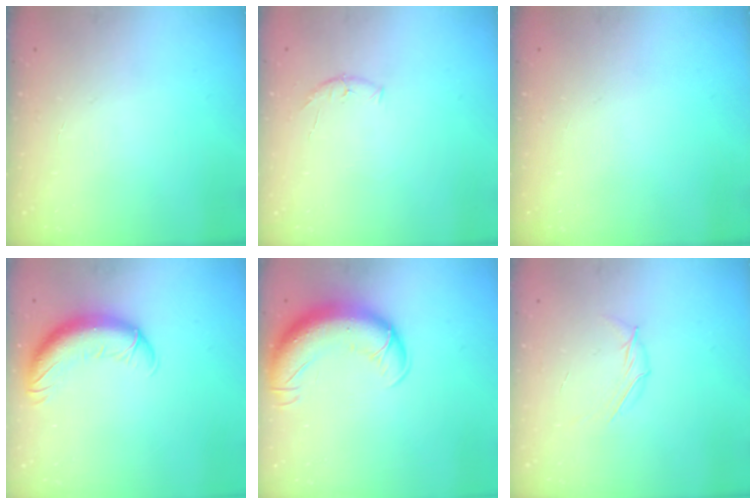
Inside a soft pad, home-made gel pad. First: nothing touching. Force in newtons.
{"total": 5.6, "press": 5.5, "slide": 1.1}
{"total": 0.0}
{"total": 12.8, "press": 12.4, "slide": 3.1}
{"total": 15.0, "press": 14.6, "slide": 3.6}
{"total": 5.2, "press": 5.1, "slide": 1.0}